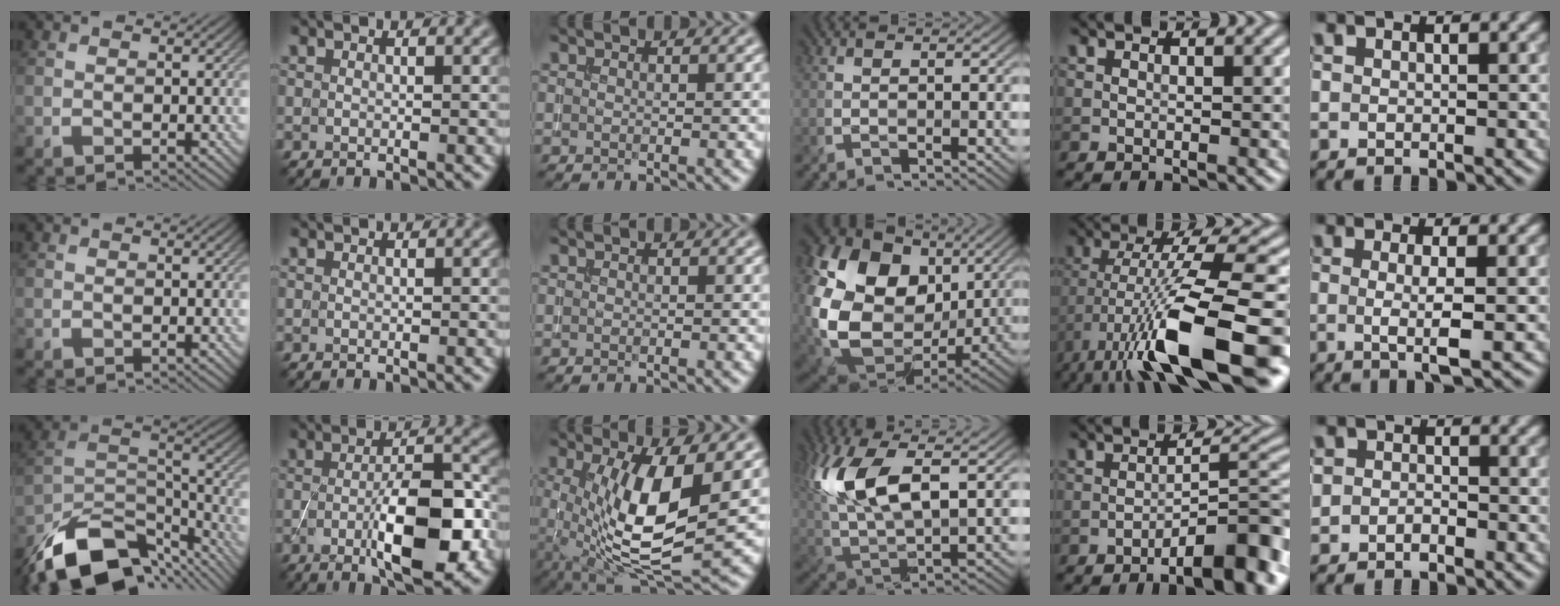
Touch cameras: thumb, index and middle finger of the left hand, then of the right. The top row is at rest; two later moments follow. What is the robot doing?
{"motion": "extract", "object": "backpack"}